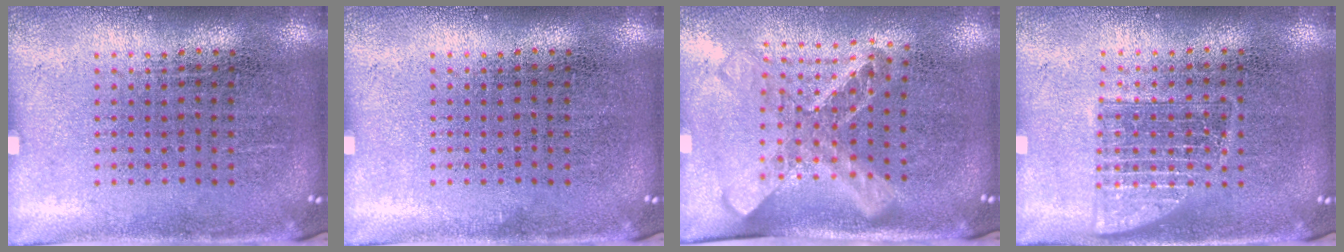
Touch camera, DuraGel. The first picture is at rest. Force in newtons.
{"total": 0.0}
{"total": 1.7, "press": 1.3, "slide": 1.0}
{"total": 1.1, "press": 1.1, "slide": 0.3}